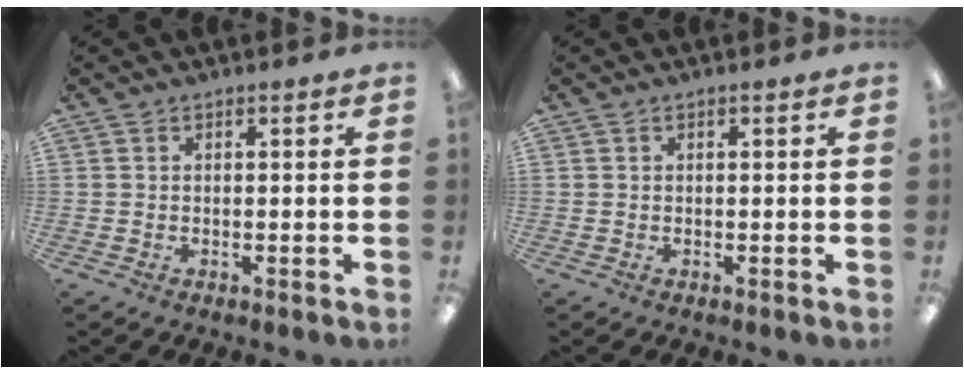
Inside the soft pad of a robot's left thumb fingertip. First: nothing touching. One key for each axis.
{"total": 0.0}